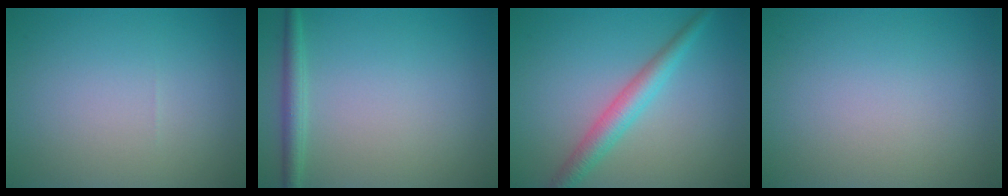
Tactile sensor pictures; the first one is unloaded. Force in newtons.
{"total": 1.8, "press": 1.8, "slide": 0.1}
{"total": 3.3, "press": 3.3, "slide": 0.1}
{"total": 0.0}